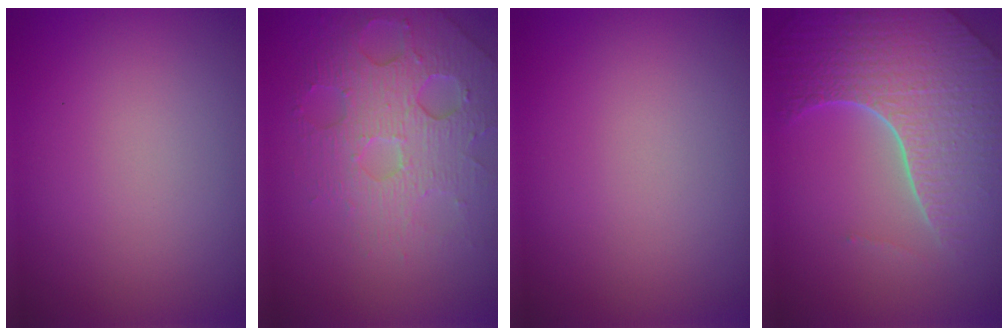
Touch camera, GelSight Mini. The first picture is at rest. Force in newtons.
{"total": 5.1, "press": 4.2, "slide": 2.9}
{"total": 0.0}
{"total": 8.3, "press": 5.8, "slide": 6.0}